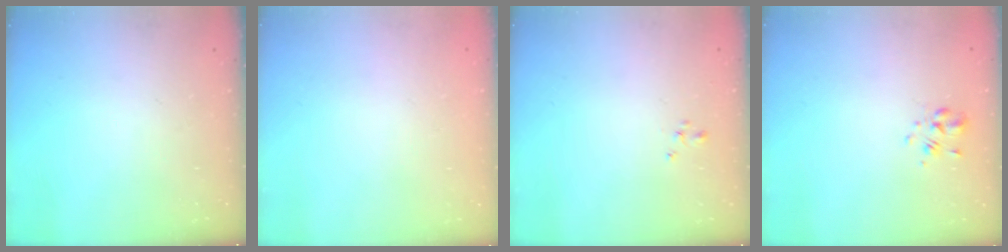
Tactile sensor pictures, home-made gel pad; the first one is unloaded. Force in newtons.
{"total": 1.8, "press": 1.8, "slide": 0.2}
{"total": 2.4, "press": 2.3, "slide": 0.6}
{"total": 2.0, "press": 1.9, "slide": 0.7}